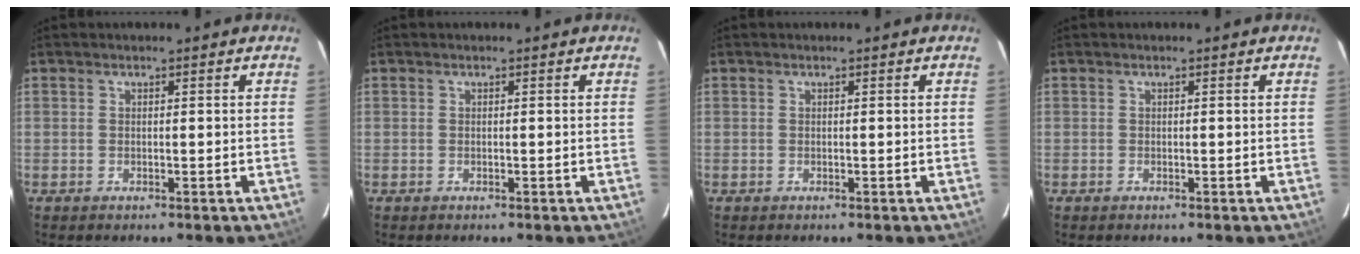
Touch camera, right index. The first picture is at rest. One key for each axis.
{"total": 0.0}
{"total": 0.0}
{"total": 0.0}